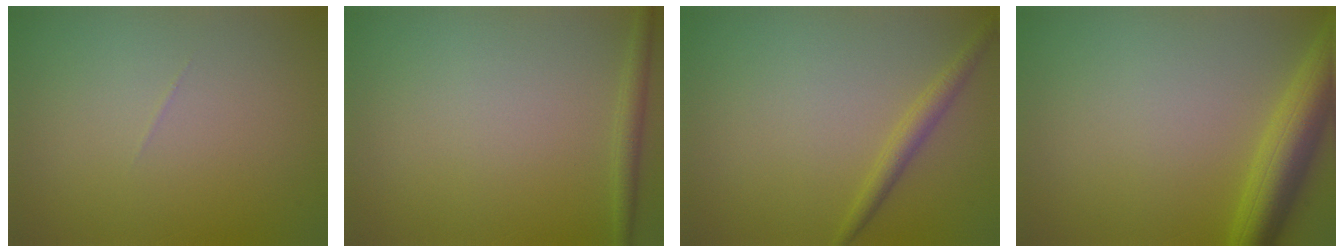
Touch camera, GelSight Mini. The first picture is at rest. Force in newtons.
{"total": 1.4, "press": 1.4, "slide": 0.1}
{"total": 1.8, "press": 1.8, "slide": 0.1}
{"total": 5.1, "press": 5.1, "slide": 0.3}